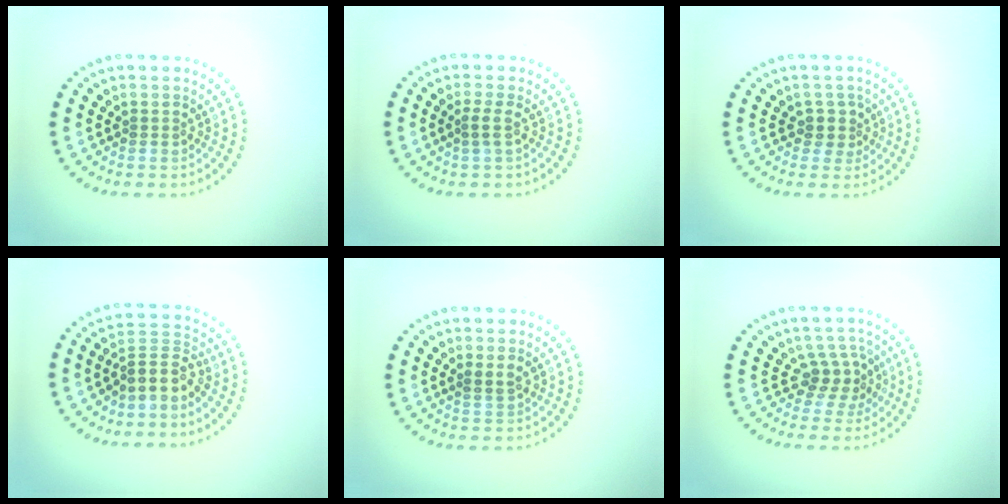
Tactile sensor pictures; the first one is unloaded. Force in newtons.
{"total": 1.0, "press": 0.8, "slide": 0.6}
{"total": 1.8, "press": 1.4, "slide": 1.1}
{"total": 3.0, "press": 2.0, "slide": 2.2}
{"total": 1.2, "press": 1.0, "slide": 0.5}
{"total": 2.6, "press": 2.0, "slide": 1.6}